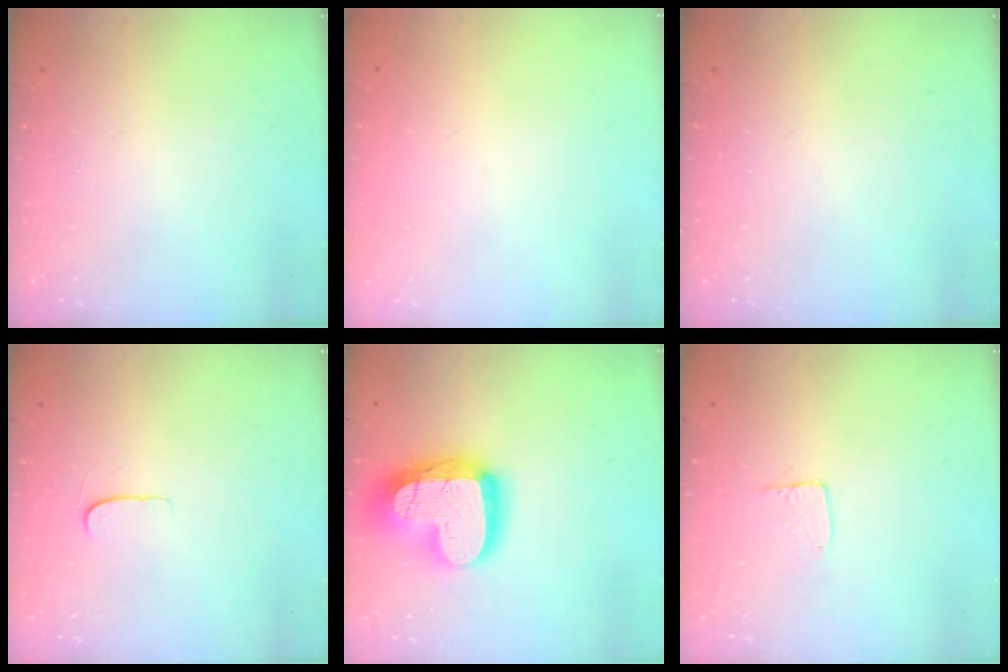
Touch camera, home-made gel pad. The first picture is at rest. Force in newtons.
{"total": 0.0}
{"total": 0.0}
{"total": 4.3, "press": 4.3, "slide": 0.5}
{"total": 21.2, "press": 21.2, "slide": 1.7}
{"total": 3.8, "press": 3.8, "slide": 0.3}